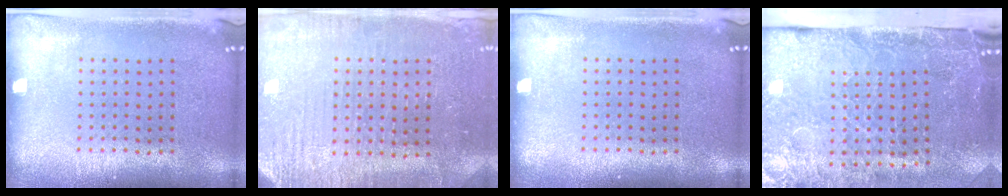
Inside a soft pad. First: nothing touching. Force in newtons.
{"total": 3.2, "press": 3.2, "slide": 0.4}
{"total": 0.0}
{"total": 4.8, "press": 3.6, "slide": 3.1}